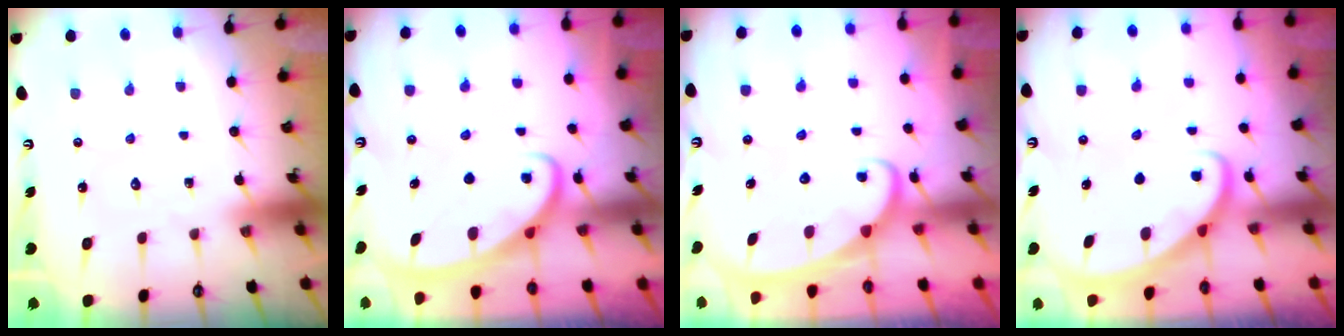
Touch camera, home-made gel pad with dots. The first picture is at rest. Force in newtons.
{"total": 2.7, "press": 2.6, "slide": 0.4}
{"total": 2.4, "press": 2.4, "slide": 0.4}
{"total": 2.7, "press": 2.7, "slide": 0.1}